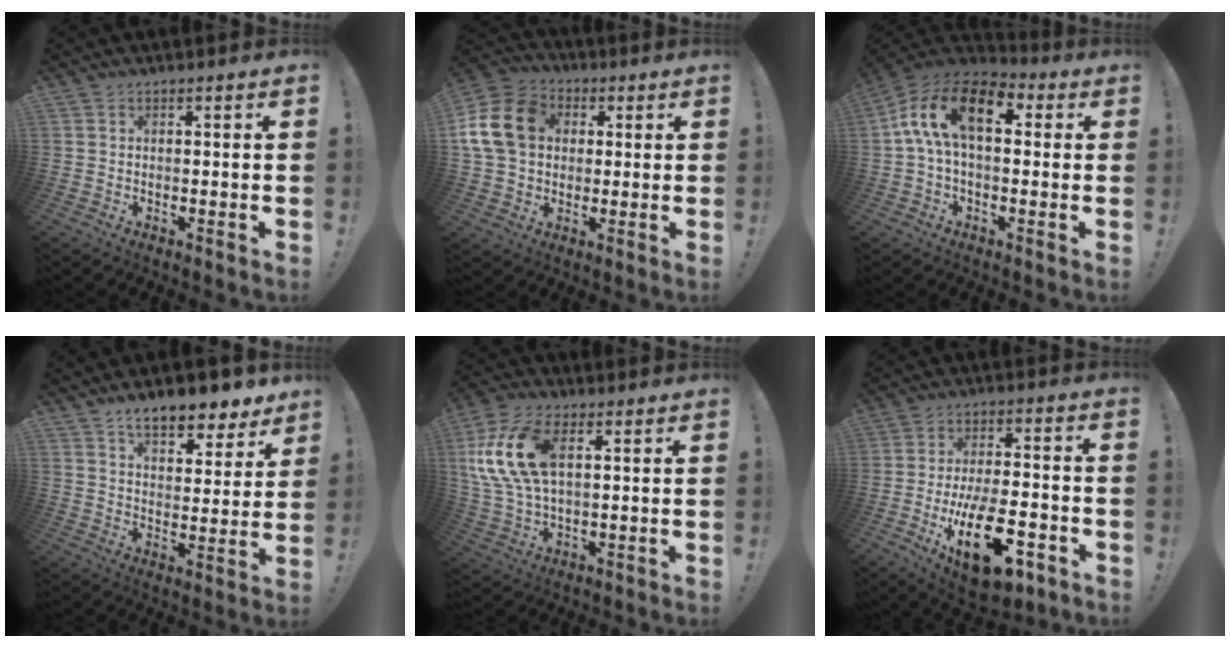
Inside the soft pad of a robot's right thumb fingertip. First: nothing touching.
{"total": 17.0, "force": [2.8, 13.6, 9.8], "torque": [-0.168, 0.007, 0.055]}
{"total": 16.2, "force": [4.3, 8.3, 13.2], "torque": [-0.244, 0.000, 0.071]}
{"total": 11.3, "force": [8.6, 4.4, 5.8], "torque": [-0.080, -0.057, 0.151]}
{"total": 17.0, "force": [4.4, 9.7, 13.3], "torque": [-0.265, -0.005, 0.080]}
{"total": 20.8, "force": [-8.2, 9.4, 16.6], "torque": [-0.271, 0.043, -0.123]}